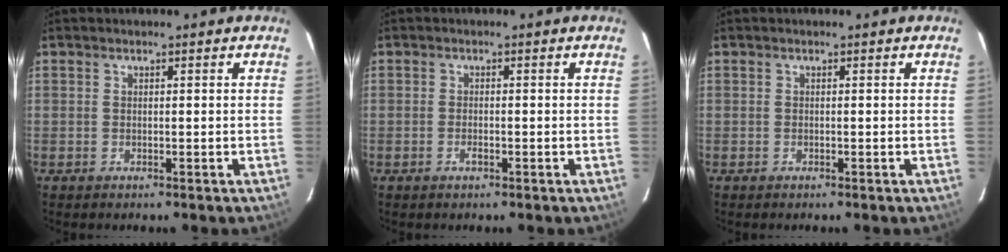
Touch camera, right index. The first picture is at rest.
{"total": 1.3, "force": [-0.7, 0.6, 0.8], "torque": [-0.018, -0.001, -0.011]}
{"total": 0.0}